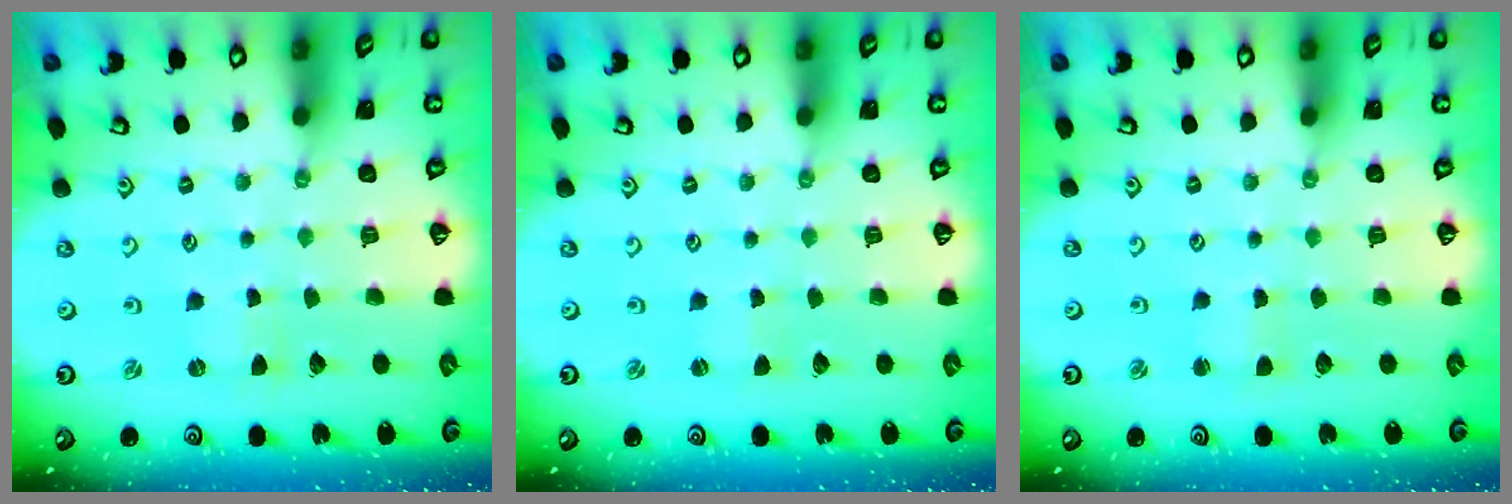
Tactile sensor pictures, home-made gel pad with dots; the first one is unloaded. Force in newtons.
{"total": 0.0}
{"total": 2.3, "press": 2.3, "slide": 0.4}